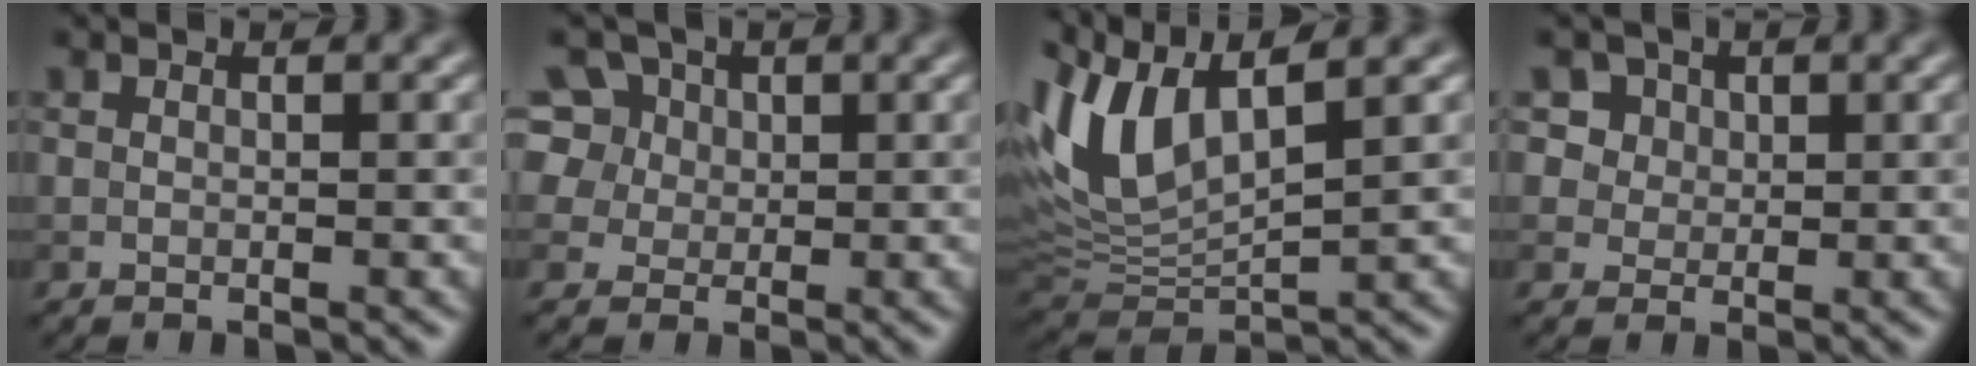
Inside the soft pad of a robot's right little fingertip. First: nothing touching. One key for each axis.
{"total": 9.2, "fx": 3.9, "fy": 7.5, "fz": 3.7, "tx": -0.091, "ty": 0.038, "tz": 0.048}
{"total": 7.5, "fx": 3.6, "fy": 3.0, "fz": 5.9, "tx": -0.138, "ty": 0.007, "tz": 0.071}
{"total": 6.6, "fx": 3.5, "fy": 5.0, "fz": 2.5, "tx": -0.042, "ty": 0.012, "tz": 0.046}